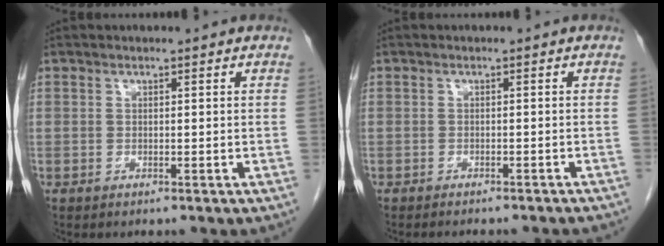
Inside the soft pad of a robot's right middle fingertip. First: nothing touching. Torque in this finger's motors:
{"motor_torque": [0.29, -0.25, 0.03, 0.02]}